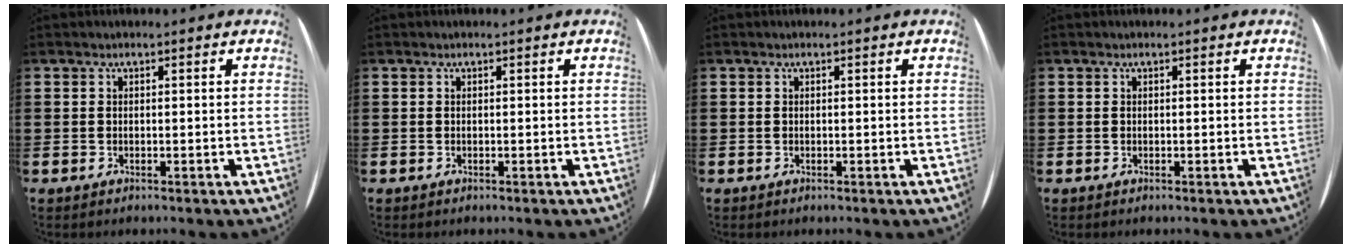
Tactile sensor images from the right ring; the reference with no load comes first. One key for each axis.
{"total": 0.0}
{"total": 0.0}
{"total": 0.0}